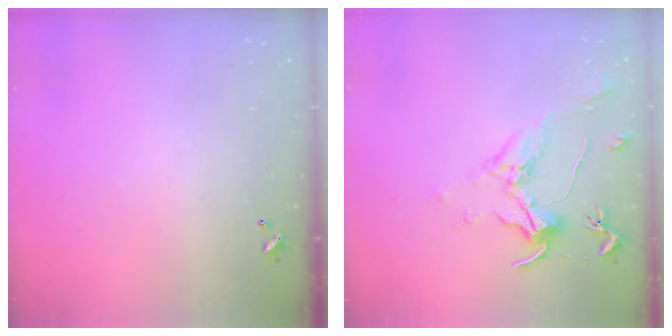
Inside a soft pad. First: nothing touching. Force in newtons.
{"total": 1.9, "press": 1.7, "slide": 0.9}